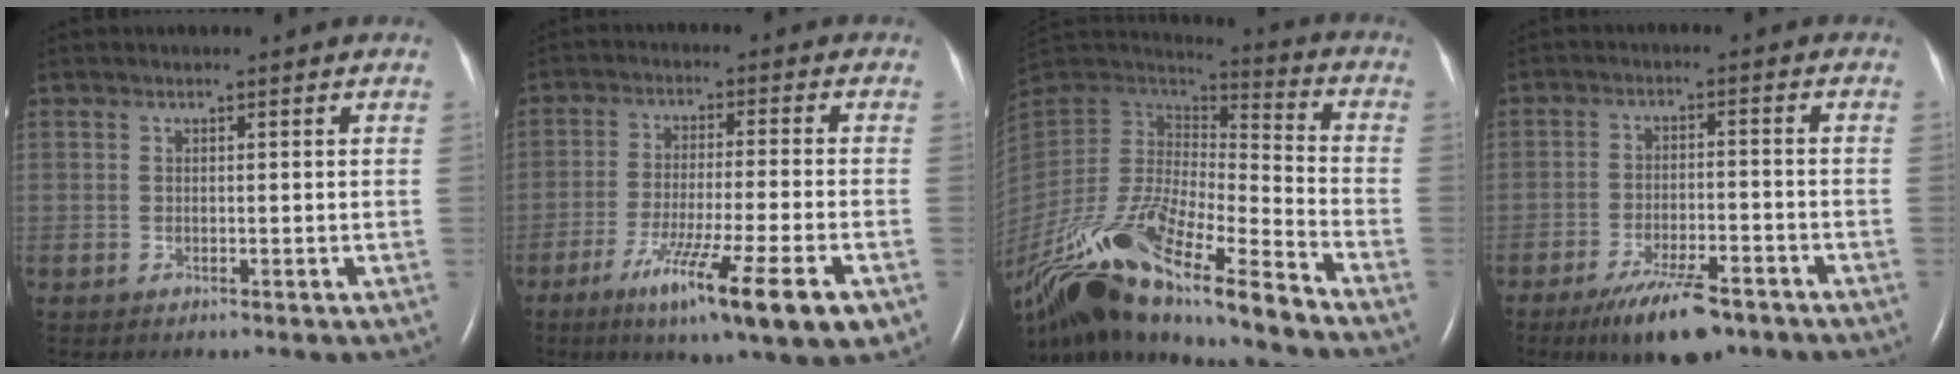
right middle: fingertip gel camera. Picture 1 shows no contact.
{"total": 14.3, "force": [-7.4, 0.2, 12.2], "torque": [-0.184, -0.040, -0.117]}
{"total": 25.9, "force": [-17.2, 4.9, 18.8], "torque": [-0.358, -0.035, -0.309]}
{"total": 9.1, "force": [-6.4, 2.4, 6.0], "torque": [-0.108, -0.012, -0.104]}